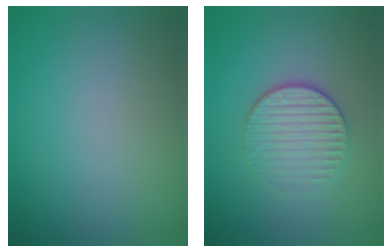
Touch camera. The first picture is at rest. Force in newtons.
{"total": 3.2, "press": 2.9, "slide": 1.4}